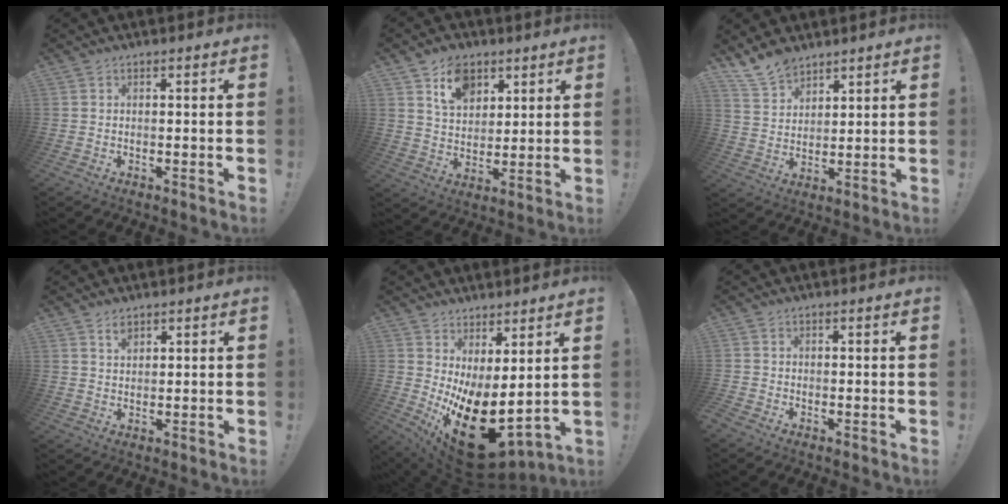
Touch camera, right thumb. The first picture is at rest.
{"total": 10.9, "force": [6.1, 7.7, 4.7], "torque": [-0.066, -0.029, 0.115]}
{"total": 9.2, "force": [7.6, 4.7, 2.2], "torque": [-0.042, -0.051, 0.150]}
{"total": 2.7, "force": [1.8, 1.4, 1.4], "torque": [-0.009, -0.010, 0.029]}
{"total": 16.7, "force": [-3.9, 7.8, 14.3], "torque": [-0.206, -0.003, -0.040]}
{"total": 1.4, "force": [-1.1, 0.9, 0.1], "torque": [-0.003, 0.005, -0.020]}